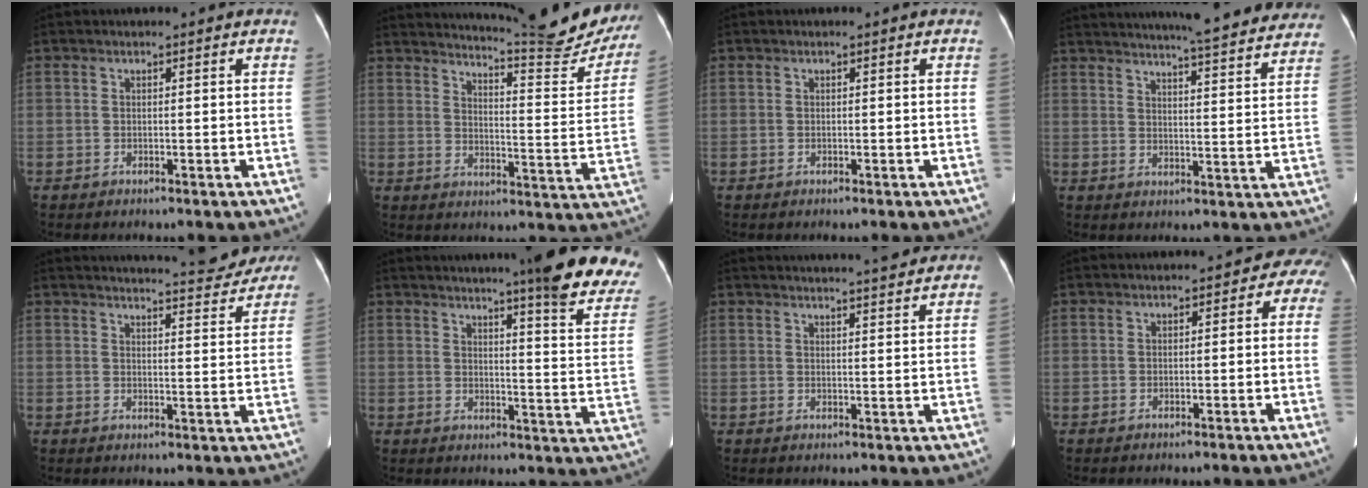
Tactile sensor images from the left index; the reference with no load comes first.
{"total": 20.5, "force": [19.2, 0.8, 7.0], "torque": [-0.099, -0.092, 0.229]}
{"total": 0.0}
{"total": 25.1, "force": [22.8, 2.4, 10.2], "torque": [-0.150, -0.033, 0.276]}
{"total": 13.1, "force": [12.5, 1.5, 3.6], "torque": [-0.041, -0.010, 0.139]}
{"total": 18.6, "force": [15.0, 0.9, 11.1], "torque": [-0.122, -0.047, 0.171]}
{"total": 13.4, "force": [12.5, 0.8, 5.0], "torque": [-0.070, 0.015, 0.152]}
{"total": 2.9, "force": [-0.4, 2.0, 2.0], "torque": [-0.005, 0.020, -0.013]}